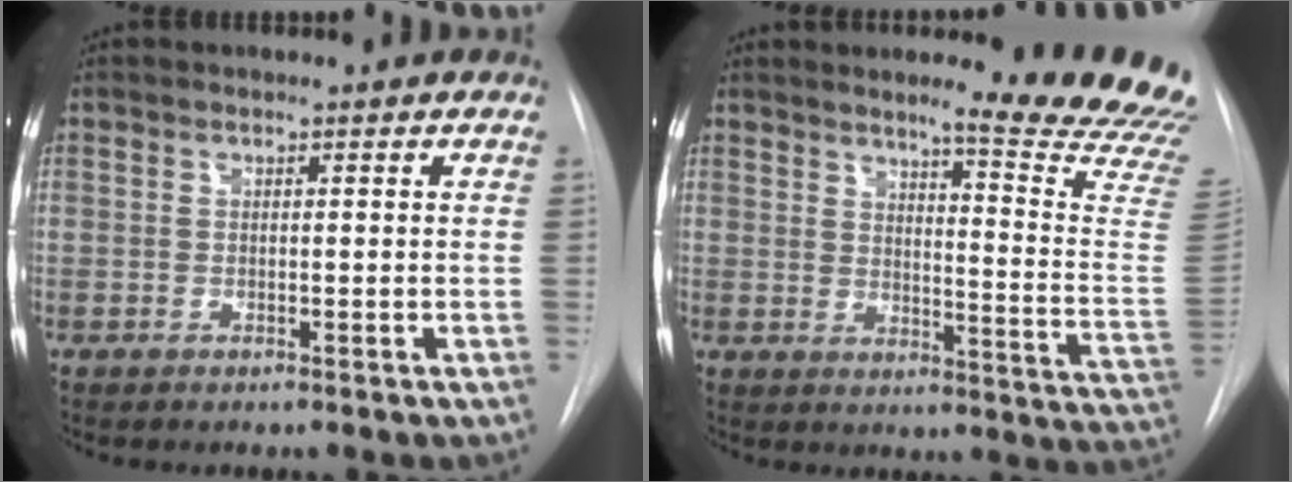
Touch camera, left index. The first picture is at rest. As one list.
[{"total": 17.1, "force": [15.6, -0.9, 6.9], "torque": [-0.084, -0.153, 0.168]}]